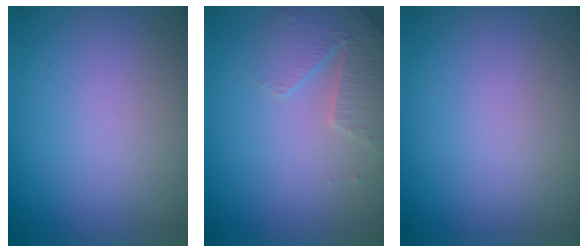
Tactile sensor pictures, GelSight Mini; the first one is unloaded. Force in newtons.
{"total": 3.2, "press": 3.1, "slide": 0.8}
{"total": 0.0}